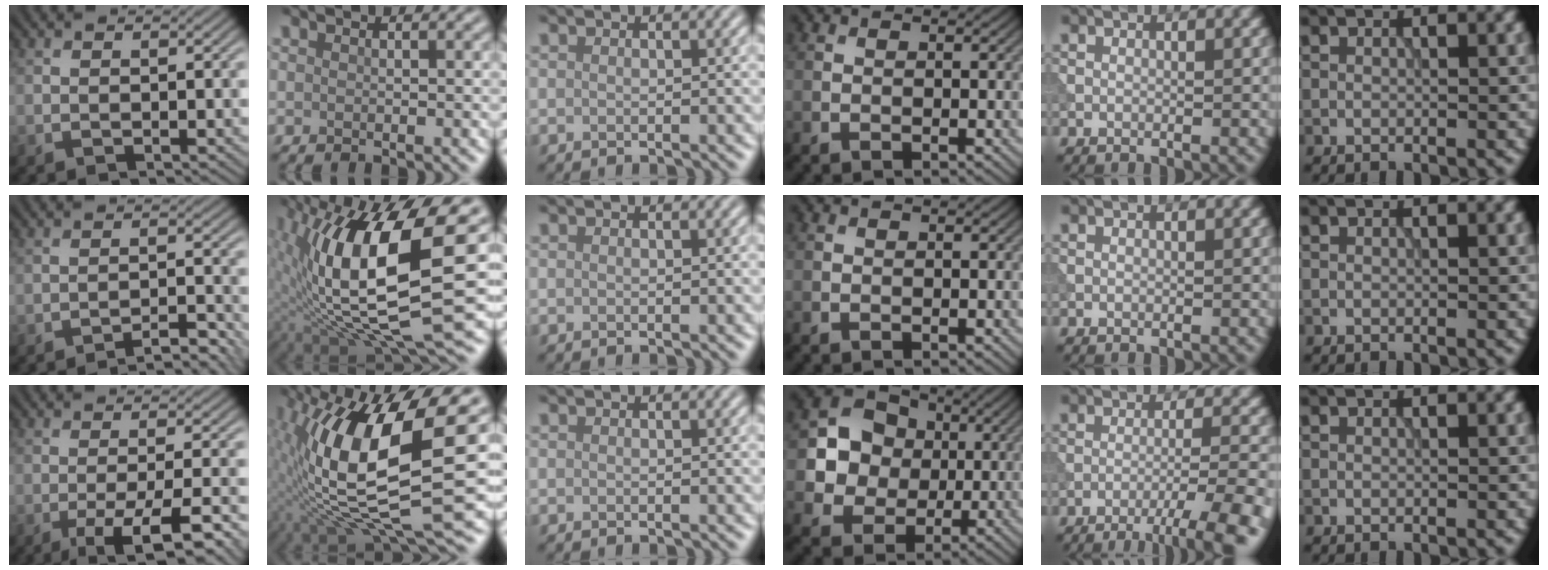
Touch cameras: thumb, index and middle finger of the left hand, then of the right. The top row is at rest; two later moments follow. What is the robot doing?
{"motion": "extract", "object": "tissue"}